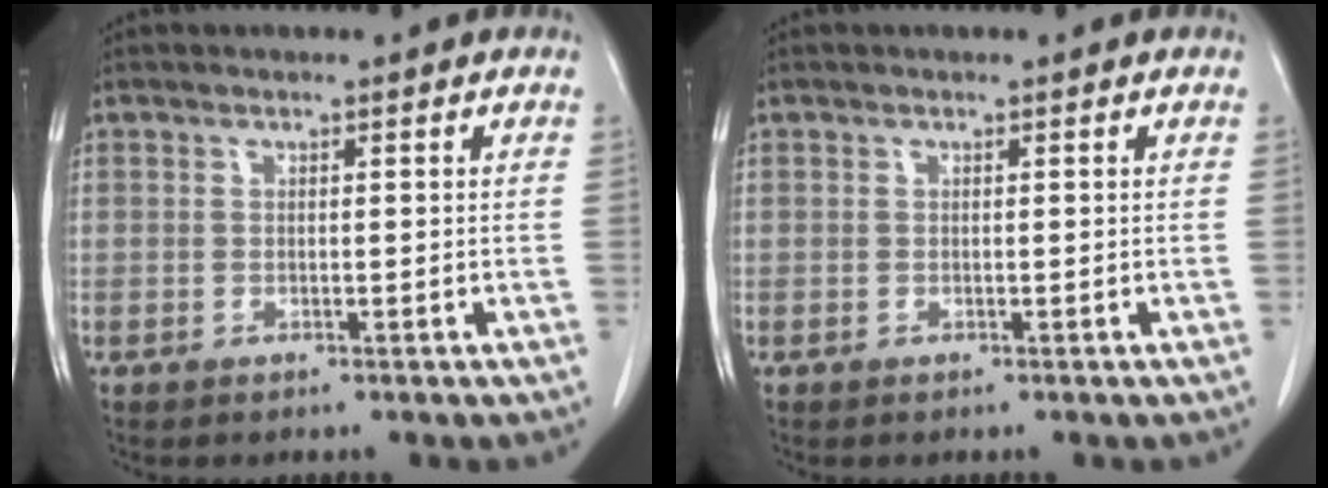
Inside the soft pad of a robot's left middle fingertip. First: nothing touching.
{"total": 0.0}